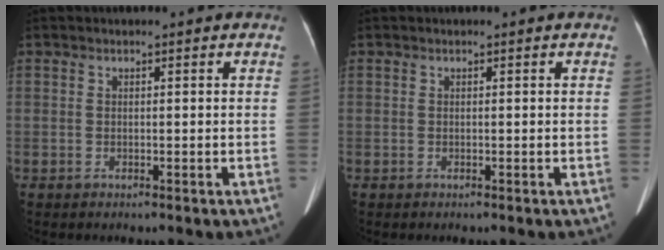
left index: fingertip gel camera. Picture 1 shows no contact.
{"total": 0.0}